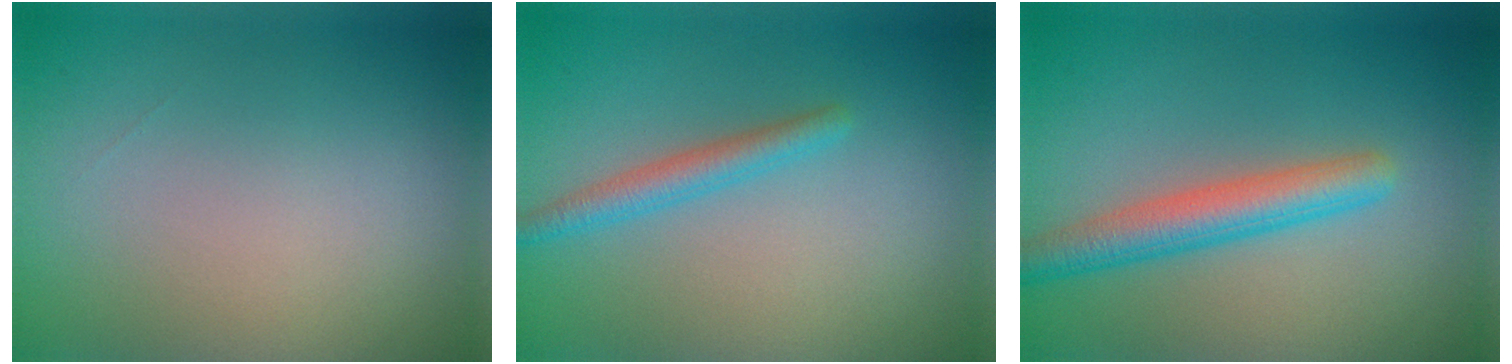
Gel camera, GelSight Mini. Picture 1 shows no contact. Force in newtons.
{"total": 2.2, "press": 2.2, "slide": 0.1}
{"total": 4.1, "press": 4.1, "slide": 0.1}